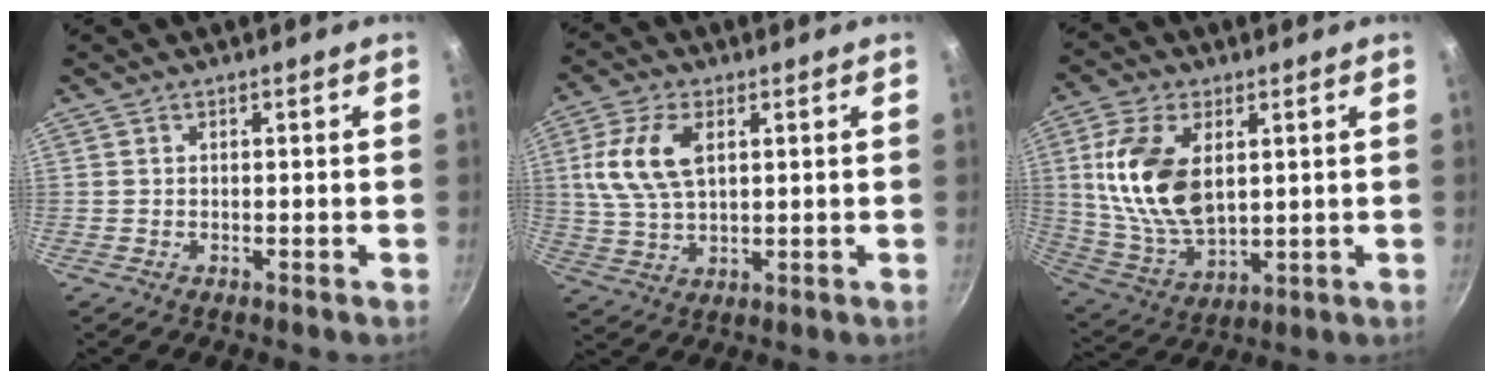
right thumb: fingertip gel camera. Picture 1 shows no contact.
{"total": 10.6, "force": [2.7, 5.9, 8.3], "torque": [-0.162, 0.000, 0.053]}
{"total": 16.1, "force": [3.4, 9.3, 12.7], "torque": [-0.234, -0.017, 0.077]}